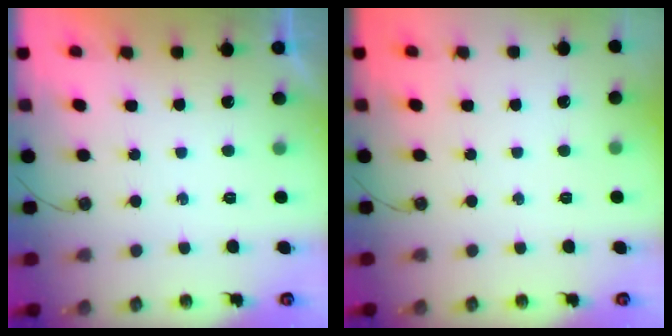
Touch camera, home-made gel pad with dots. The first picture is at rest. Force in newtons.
{"total": 0.0}